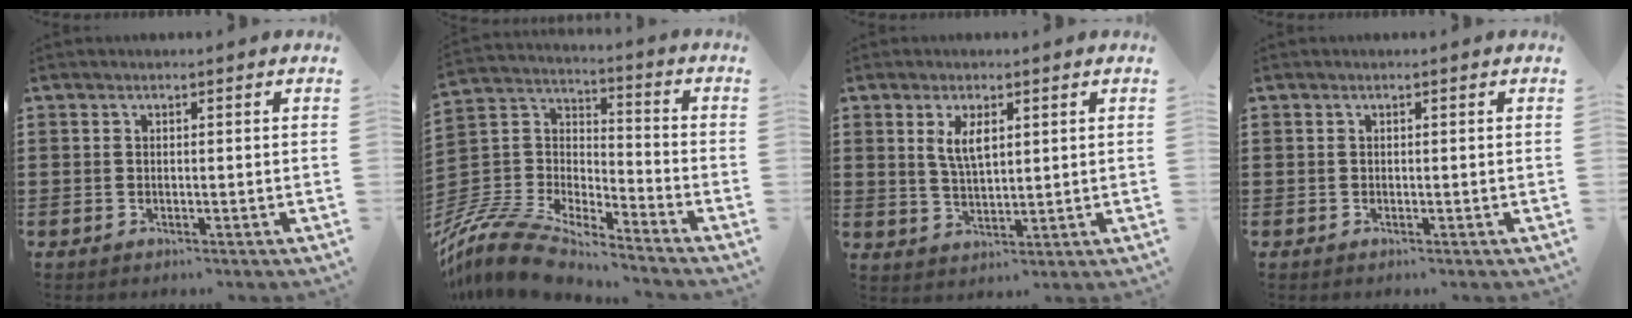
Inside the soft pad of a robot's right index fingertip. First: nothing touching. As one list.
[{"total": 10.1, "force": [-9.5, 2.0, 2.7], "torque": [-0.091, 0.000, -0.199]}, {"total": 4.2, "force": [1.6, 1.6, 3.5], "torque": [-0.075, 0.004, 0.028]}, {"total": 0.0}]